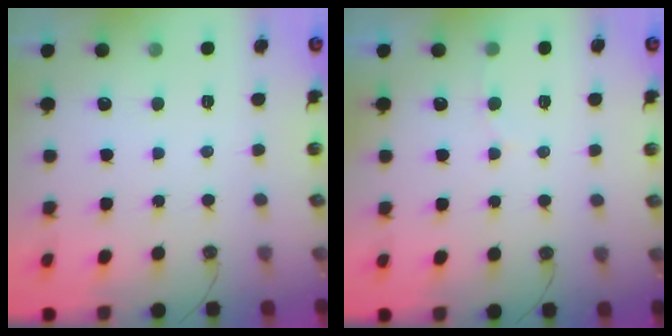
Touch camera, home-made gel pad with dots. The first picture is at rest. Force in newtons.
{"total": 5.4, "press": 5.4, "slide": 0.5}